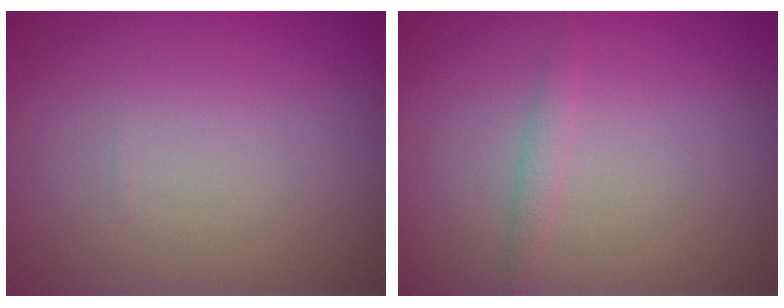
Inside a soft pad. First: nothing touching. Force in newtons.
{"total": 0.9, "press": 0.9, "slide": 0.1}